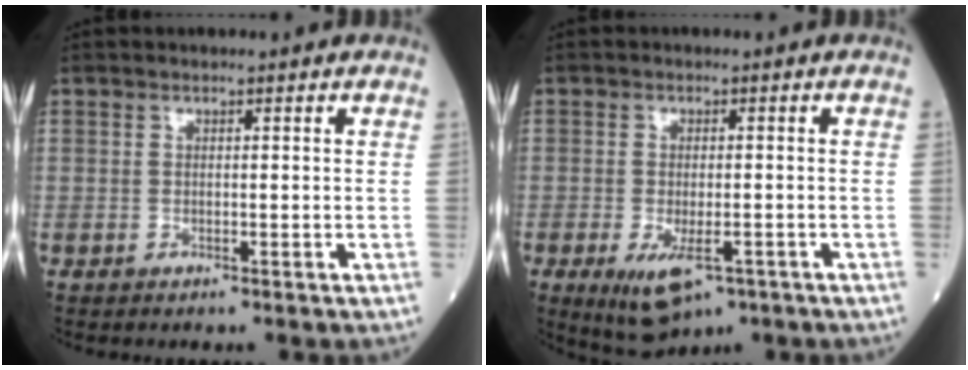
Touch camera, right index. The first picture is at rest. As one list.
[{"total": 7.0, "force": [-3.3, 3.0, 5.4], "torque": [-0.092, -0.015, -0.043]}]